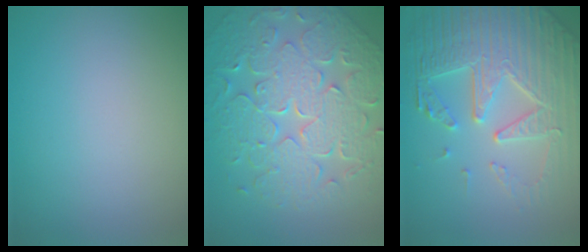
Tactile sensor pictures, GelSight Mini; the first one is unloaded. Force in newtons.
{"total": 9.3, "press": 6.8, "slide": 6.3}
{"total": 7.8, "press": 5.9, "slide": 5.1}